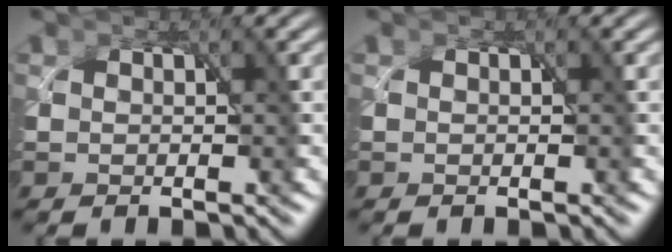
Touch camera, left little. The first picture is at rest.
{"total": 0.0}